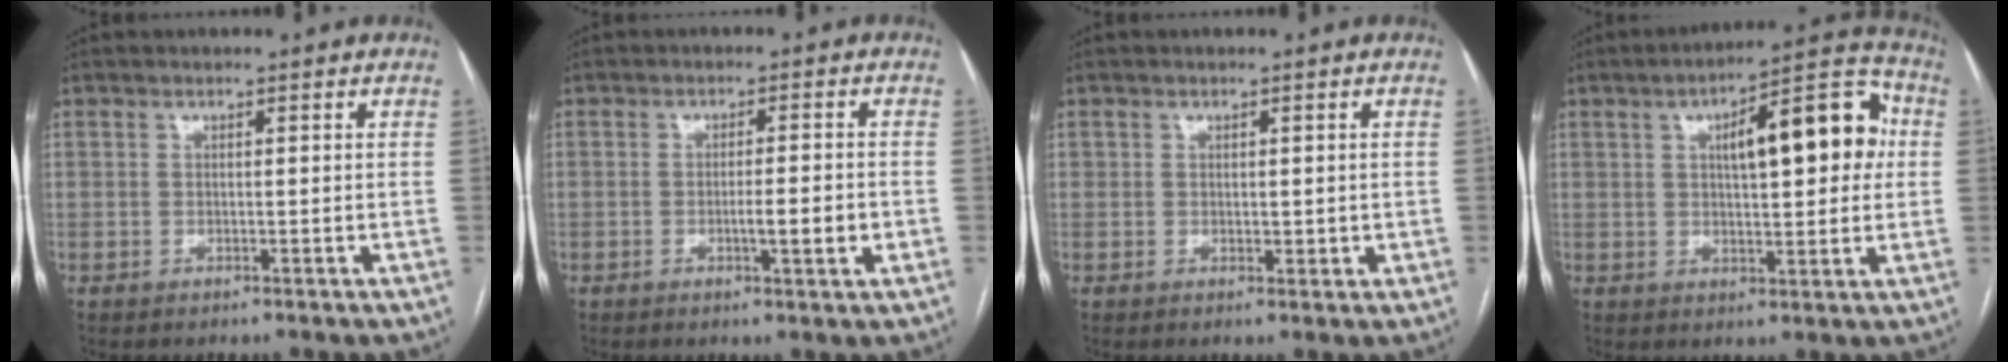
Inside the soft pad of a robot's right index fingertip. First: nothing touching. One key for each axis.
{"total": 4.2, "fx": -1.0, "fy": 0.5, "fz": 4.1, "tx": -0.066, "ty": -0.003, "tz": -0.013}
{"total": 1.8, "fx": 0.3, "fy": 1.4, "fz": 1.2, "tx": -0.018, "ty": 0.005, "tz": 0.008}
{"total": 14.6, "fx": 3.2, "fy": 4.4, "fz": 13.6, "tx": -0.187, "ty": 0.039, "tz": 0.042}